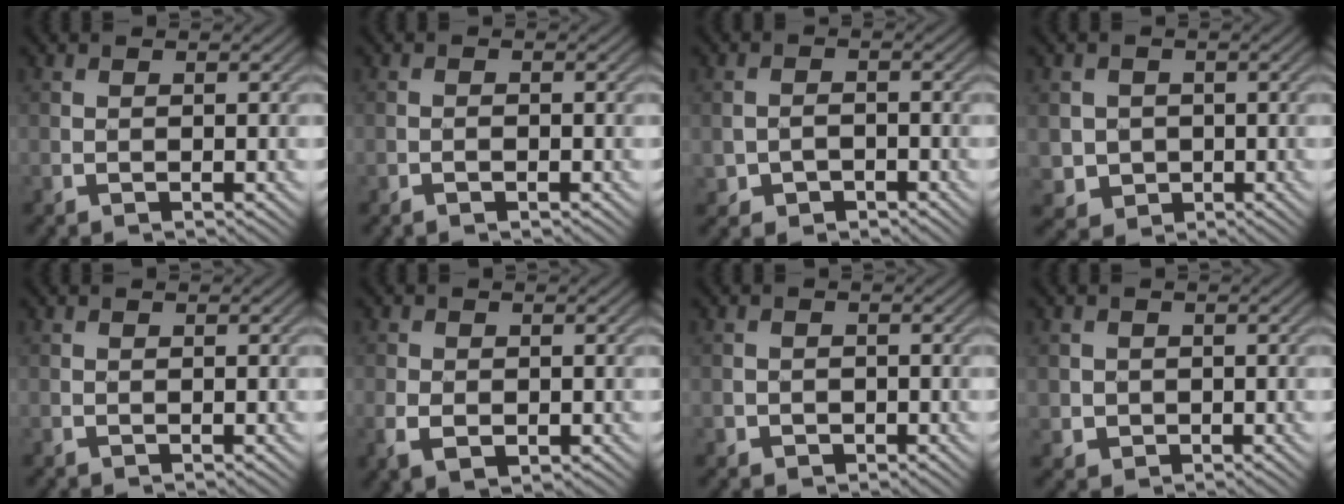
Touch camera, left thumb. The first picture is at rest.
{"total": 0.9, "force": [-0.6, 0.3, 0.6], "torque": [-0.012, 0.002, -0.012]}
{"total": 2.3, "force": [-1.3, 1.8, 0.7], "torque": [-0.016, 0.000, -0.027]}
{"total": 3.6, "force": [-0.2, 3.5, 0.6], "torque": [-0.021, -0.011, -0.012]}
{"total": 0.0}
{"total": 3.4, "force": [-1.1, 2.2, 2.3], "torque": [-0.050, -0.011, -0.019]}
{"total": 1.2, "force": [-0.4, 1.1, 0.1], "torque": [0.004, -0.001, -0.009]}
{"total": 1.9, "force": [-0.1, 1.9, 0.2], "torque": [-0.004, -0.007, -0.001]}